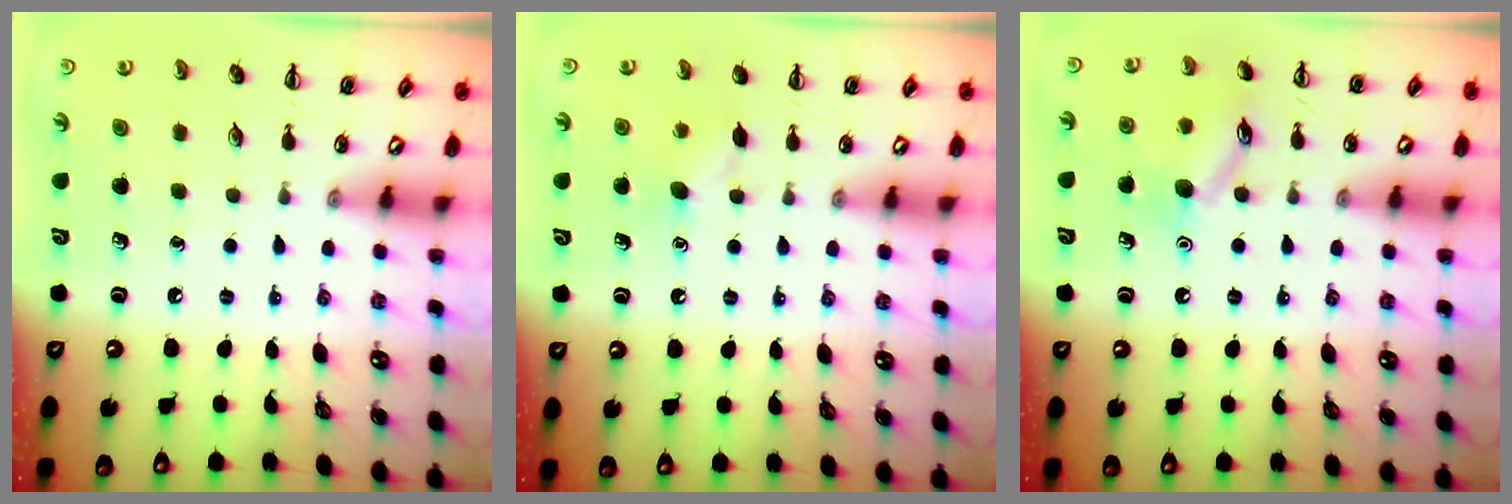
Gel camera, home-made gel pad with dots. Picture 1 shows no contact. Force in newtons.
{"total": 5.1, "press": 4.9, "slide": 1.3}
{"total": 10.5, "press": 10.5, "slide": 0.6}